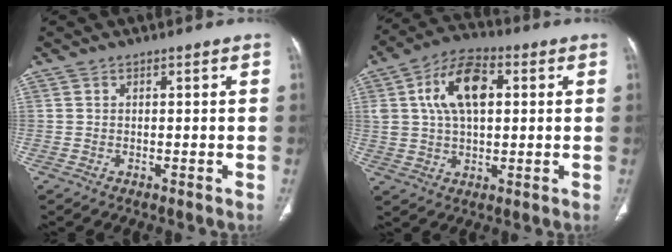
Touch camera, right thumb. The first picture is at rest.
{"total": 12.7, "force": [3.1, 7.3, 10.0], "torque": [-0.171, 0.012, 0.050]}